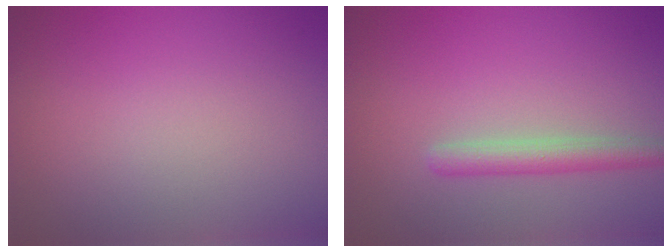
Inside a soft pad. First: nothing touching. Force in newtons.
{"total": 2.6, "press": 2.6, "slide": 0.1}